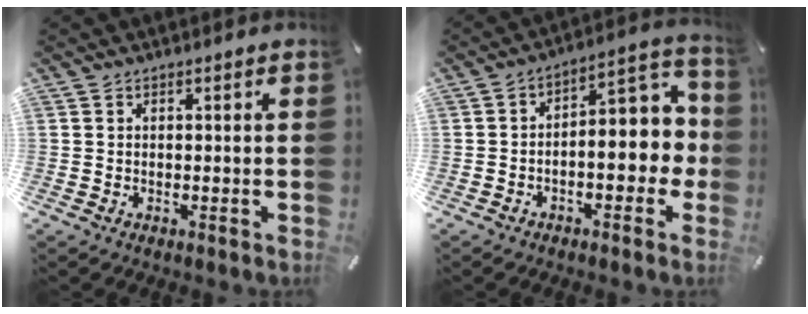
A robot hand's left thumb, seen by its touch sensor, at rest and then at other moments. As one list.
[{"total": 9.4, "force": [-1.8, 5.0, 7.7], "torque": [-0.088, -0.010, -0.034]}]